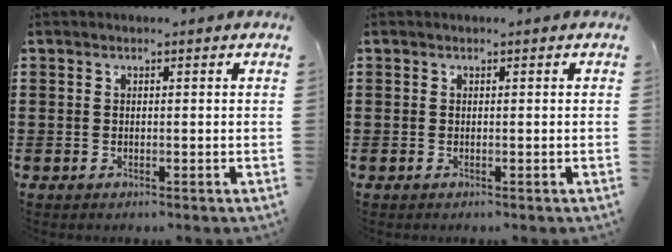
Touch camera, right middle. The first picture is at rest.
{"total": 0.0}